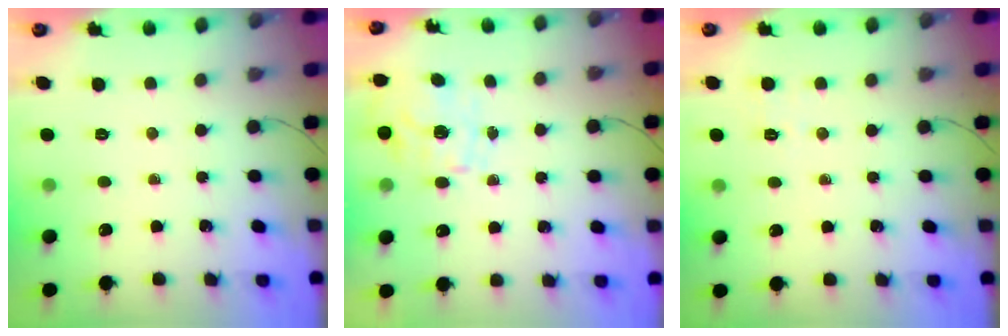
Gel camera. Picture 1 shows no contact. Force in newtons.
{"total": 1.4, "press": 1.2, "slide": 0.7}
{"total": 2.1, "press": 1.2, "slide": 1.7}